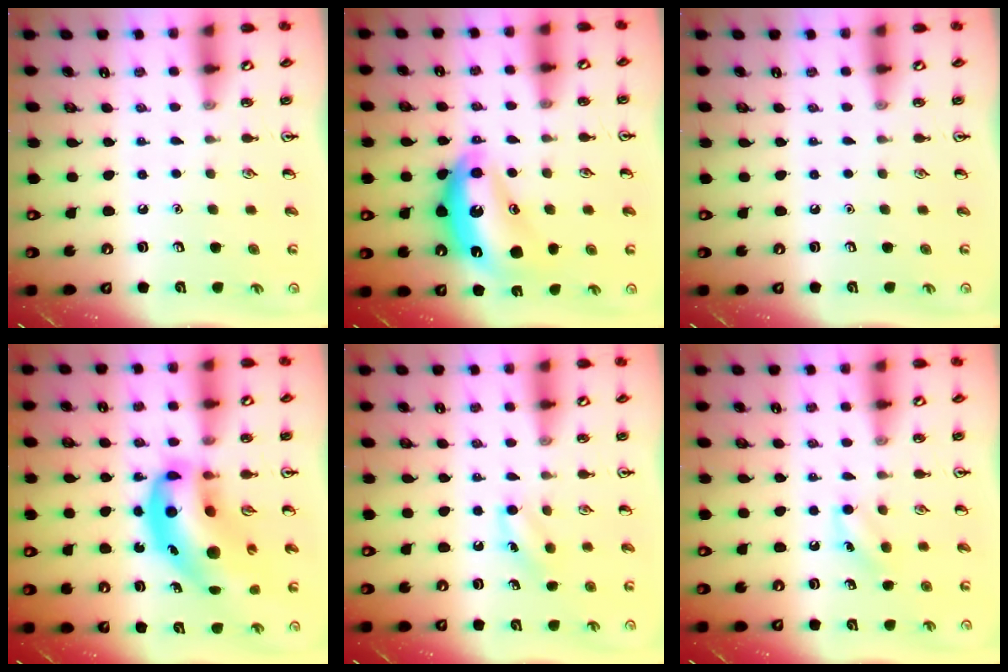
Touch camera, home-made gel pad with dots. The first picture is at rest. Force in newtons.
{"total": 15.0, "press": 15.0, "slide": 0.8}
{"total": 0.0}
{"total": 18.7, "press": 18.0, "slide": 5.3}
{"total": 6.6, "press": 6.2, "slide": 2.1}
{"total": 5.8, "press": 5.5, "slide": 1.7}